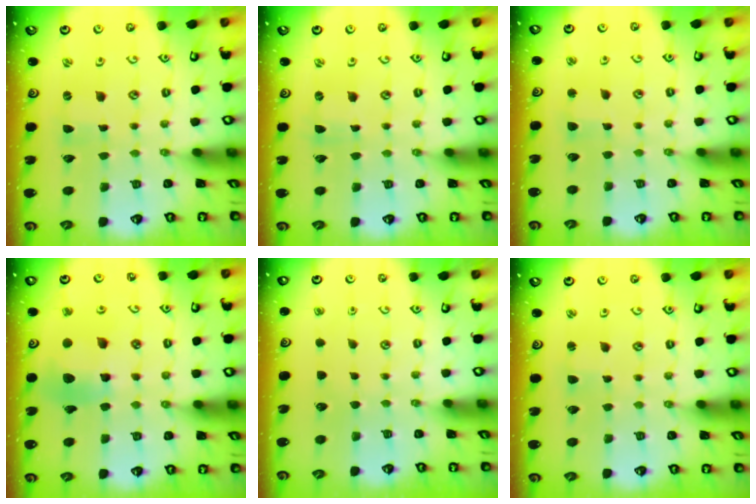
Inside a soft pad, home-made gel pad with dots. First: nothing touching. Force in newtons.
{"total": 0.0}
{"total": 2.9, "press": 2.9, "slide": 0.3}
{"total": 10.4, "press": 10.4, "slide": 1.2}
{"total": 0.0}
{"total": 1.2, "press": 1.1, "slide": 0.1}